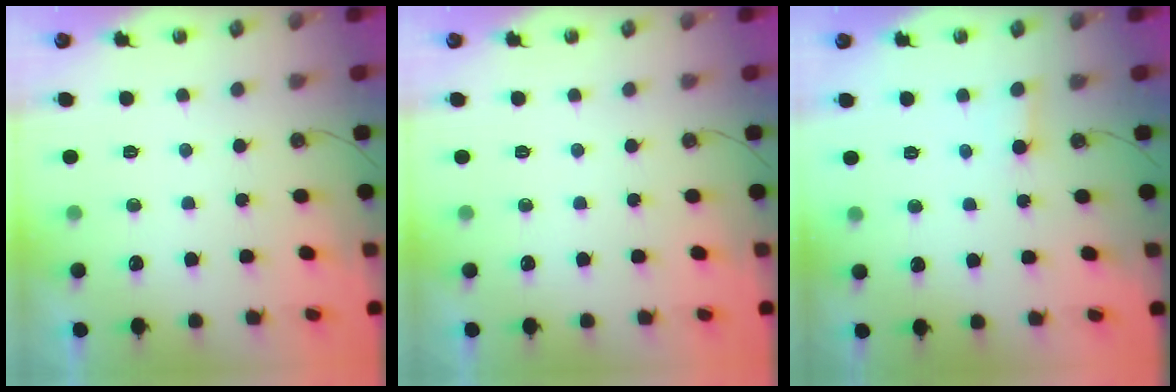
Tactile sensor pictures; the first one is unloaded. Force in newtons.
{"total": 0.0}
{"total": 2.7, "press": 2.7, "slide": 0.2}